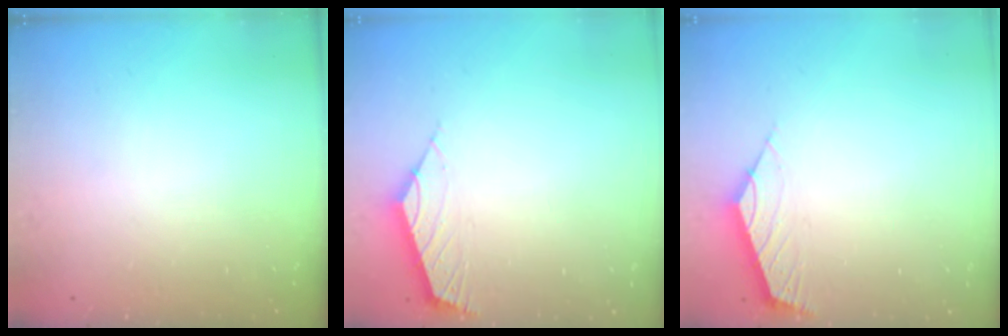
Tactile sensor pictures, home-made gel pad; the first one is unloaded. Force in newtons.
{"total": 2.5, "press": 2.5, "slide": 0.6}
{"total": 2.6, "press": 2.6, "slide": 0.7}